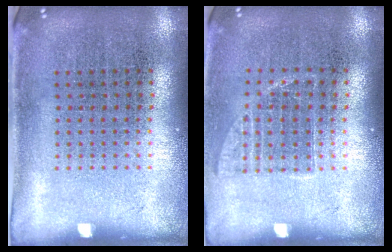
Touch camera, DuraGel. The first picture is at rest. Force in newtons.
{"total": 1.0, "press": 0.8, "slide": 0.6}